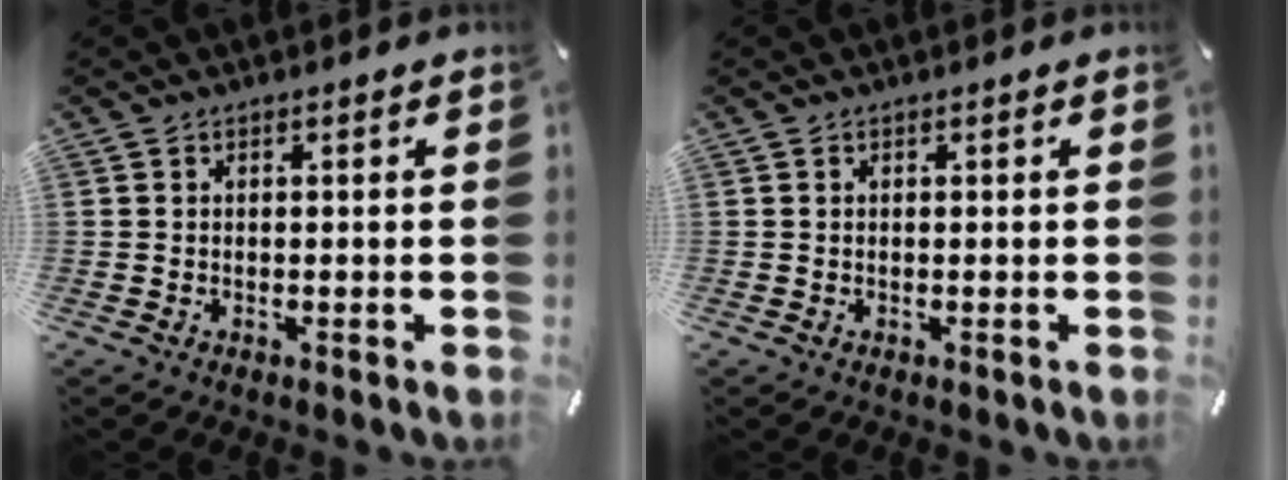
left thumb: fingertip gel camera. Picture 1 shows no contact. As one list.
[{"total": 0.0}]